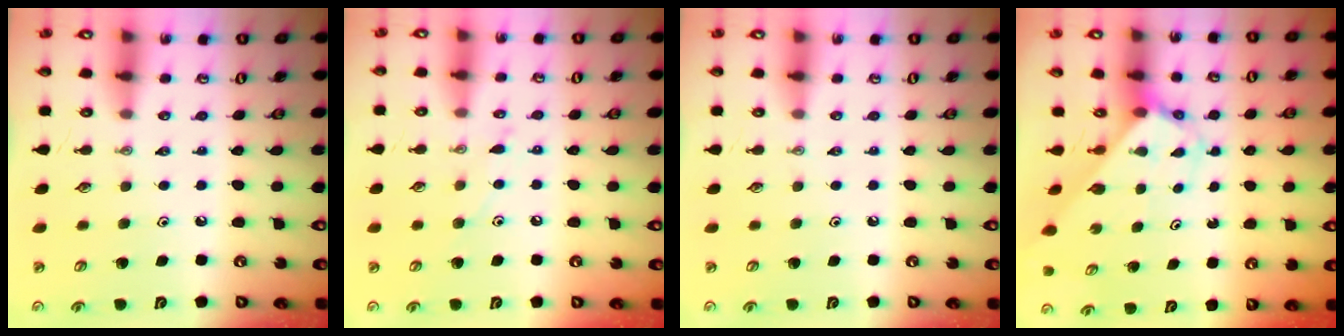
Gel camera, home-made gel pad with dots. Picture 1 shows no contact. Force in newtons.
{"total": 6.0, "press": 6.0, "slide": 0.4}
{"total": 0.0}
{"total": 2.6, "press": 2.6, "slide": 0.2}